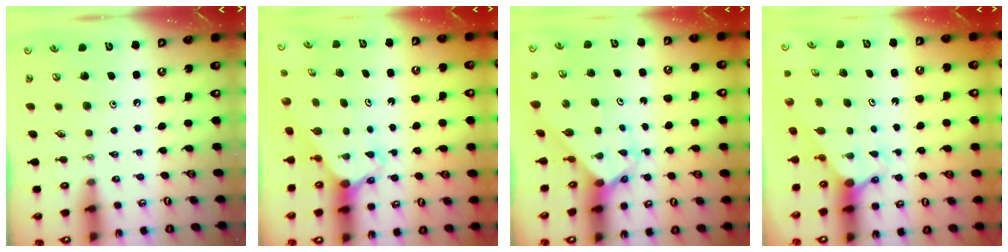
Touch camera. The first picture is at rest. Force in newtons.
{"total": 2.4, "press": 2.4, "slide": 0.2}
{"total": 2.5, "press": 2.5, "slide": 0.2}
{"total": 2.9, "press": 2.9, "slide": 0.0}